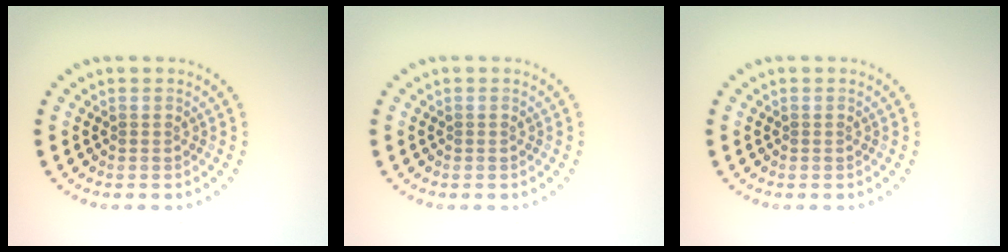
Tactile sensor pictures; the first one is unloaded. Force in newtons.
{"total": 0.0}
{"total": 0.0}